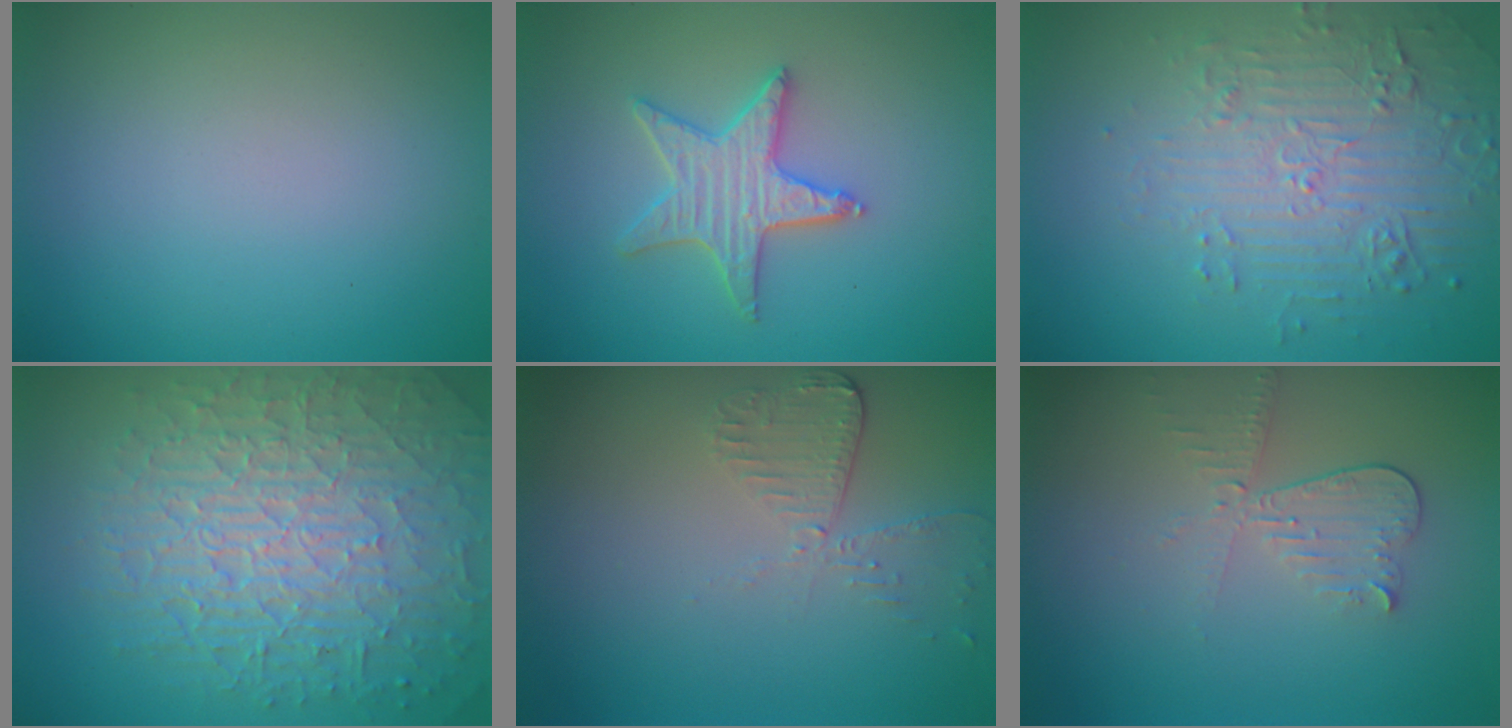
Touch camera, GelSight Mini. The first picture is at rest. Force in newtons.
{"total": 3.4, "press": 3.2, "slide": 1.0}
{"total": 5.0, "press": 3.5, "slide": 3.5}
{"total": 10.0, "press": 6.5, "slide": 7.6}
{"total": 2.5, "press": 2.3, "slide": 1.2}
{"total": 3.0, "press": 2.6, "slide": 1.5}